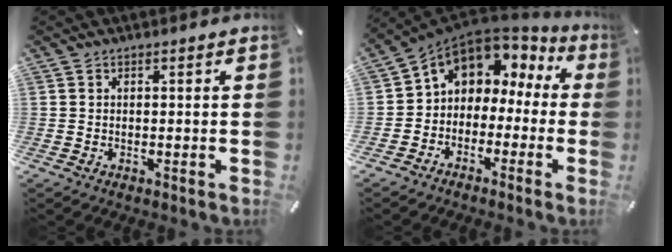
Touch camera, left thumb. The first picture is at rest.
{"total": 6.7, "force": [2.1, 6.0, 2.0], "torque": [-0.043, -0.020, 0.041]}